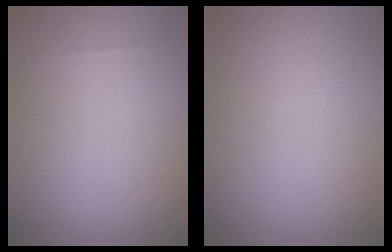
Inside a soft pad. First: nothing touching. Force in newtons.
{"total": 0.0}